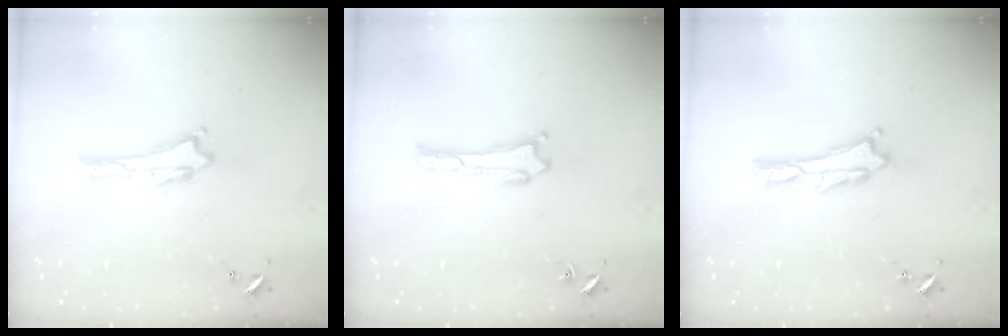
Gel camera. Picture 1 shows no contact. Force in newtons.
{"total": 0.0}
{"total": 0.6, "press": 0.6, "slide": 0.2}